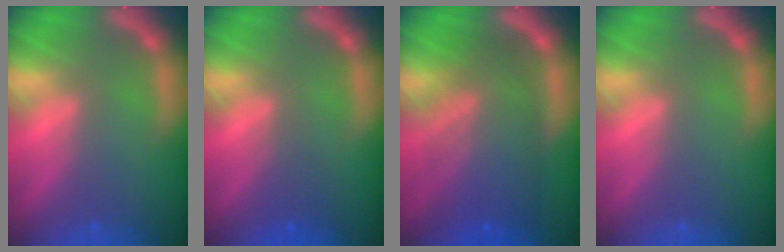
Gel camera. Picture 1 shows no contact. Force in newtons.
{"total": 1.5}
{"total": 9.1}
{"total": 0.0}